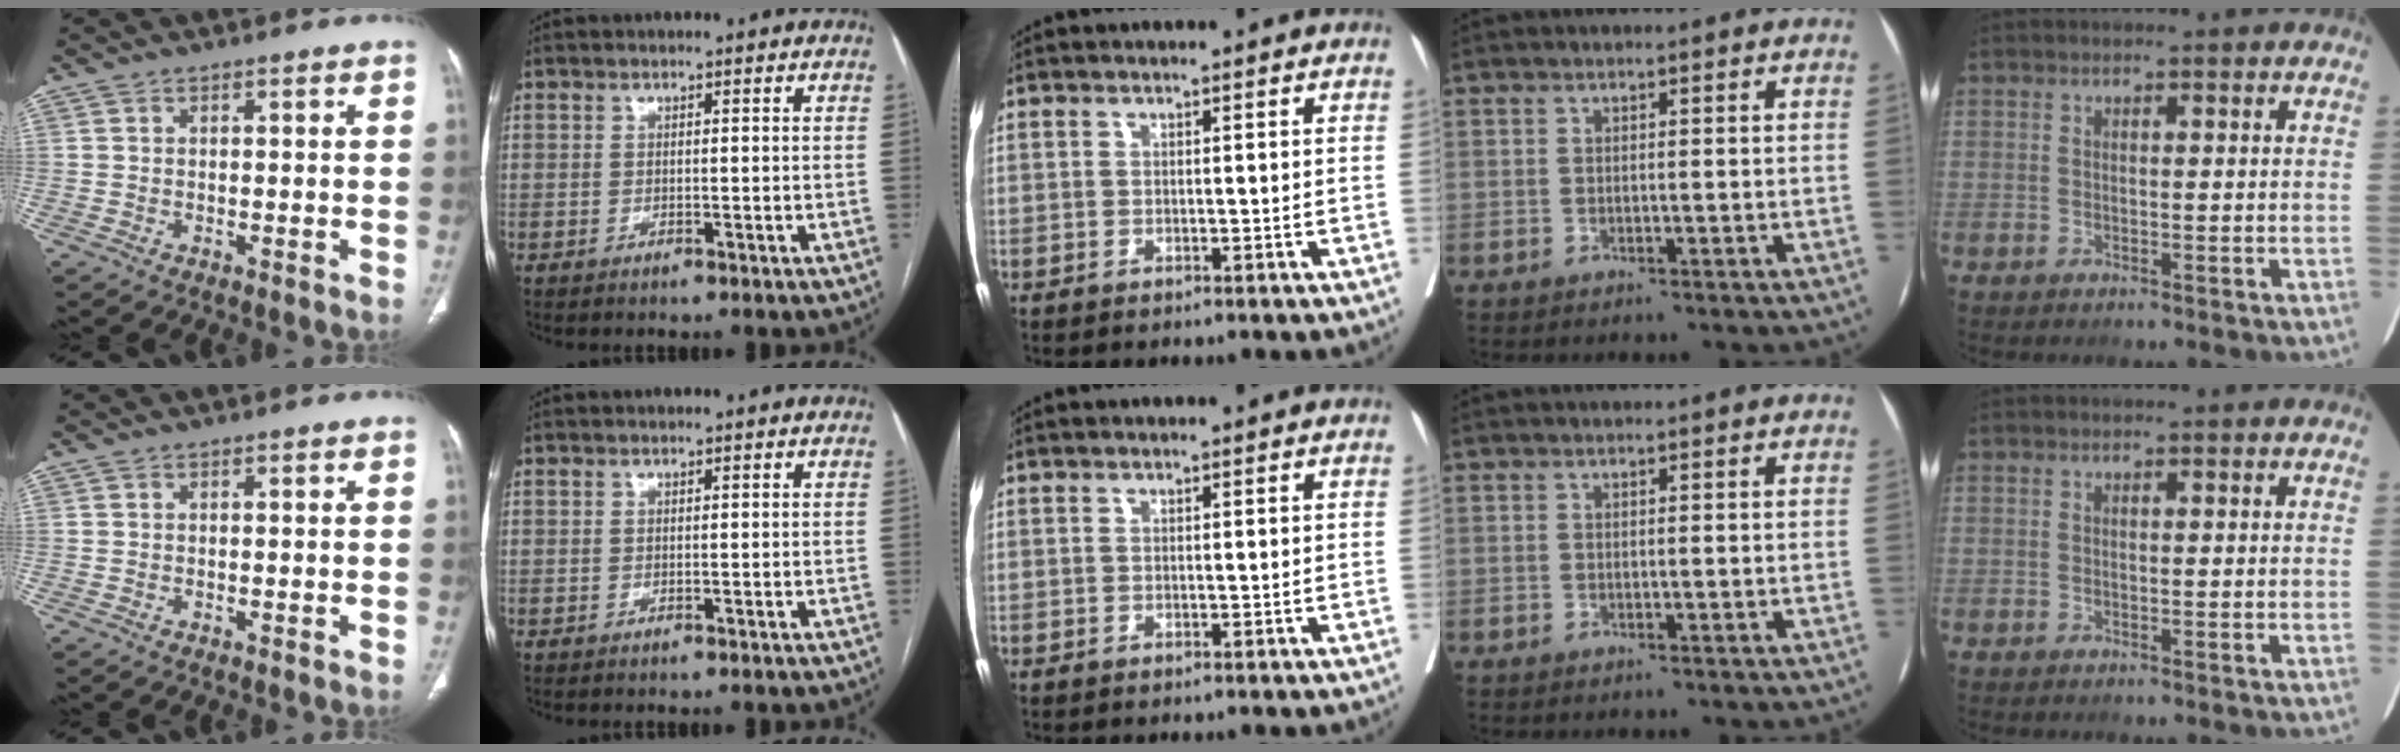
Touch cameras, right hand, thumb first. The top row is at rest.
{}